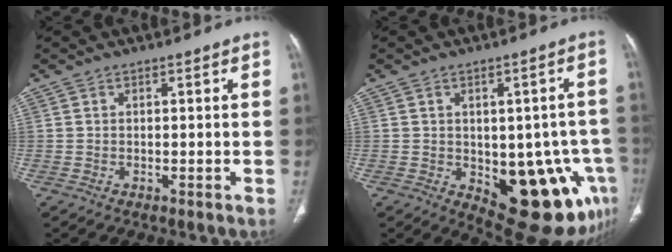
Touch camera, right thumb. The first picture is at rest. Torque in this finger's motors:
{"motor_torque": [1.95, 1.78, 0.92, -0.77, 0.26]}